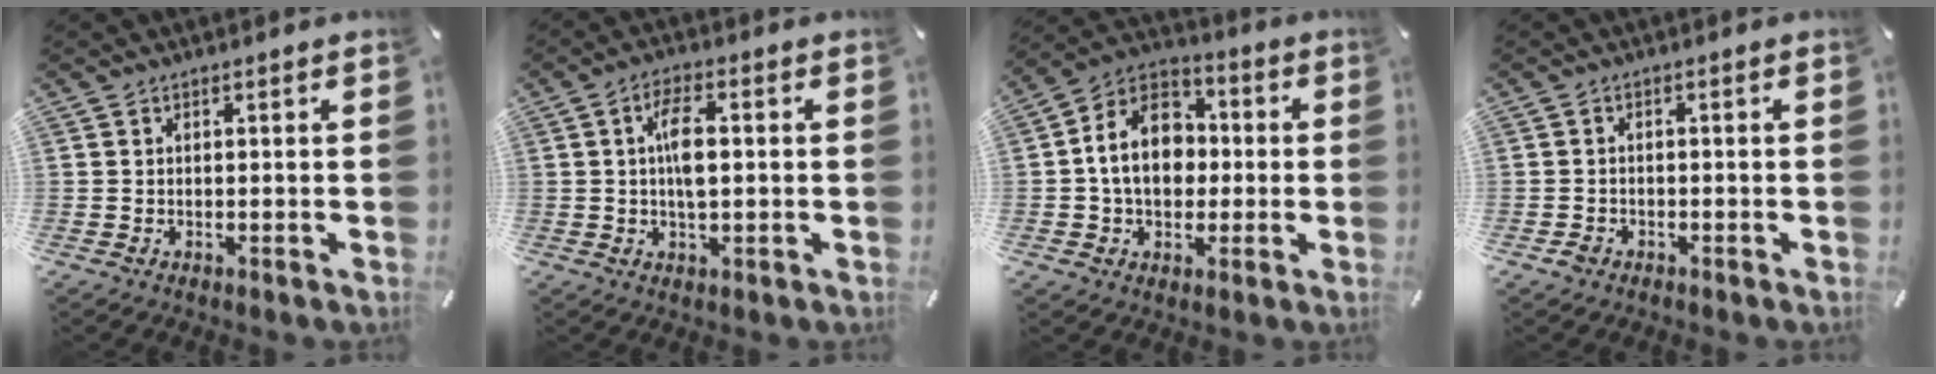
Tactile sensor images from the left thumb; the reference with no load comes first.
{"total": 6.7, "force": [0.6, 2.9, 6.0], "torque": [-0.121, 0.001, 0.004]}
{"total": 13.5, "force": [-0.6, 11.0, 7.9], "torque": [-0.153, 0.021, -0.012]}
{"total": 1.8, "force": [-1.1, 1.3, 0.5], "torque": [-0.009, 0.006, -0.024]}